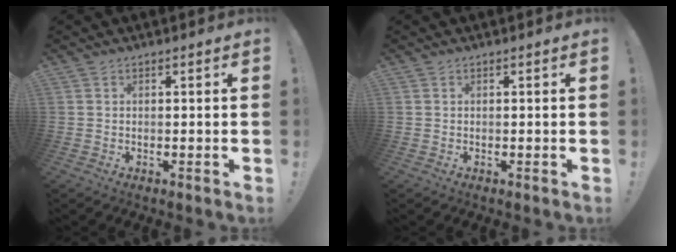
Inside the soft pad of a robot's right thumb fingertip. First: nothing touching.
{"total": 0.0}